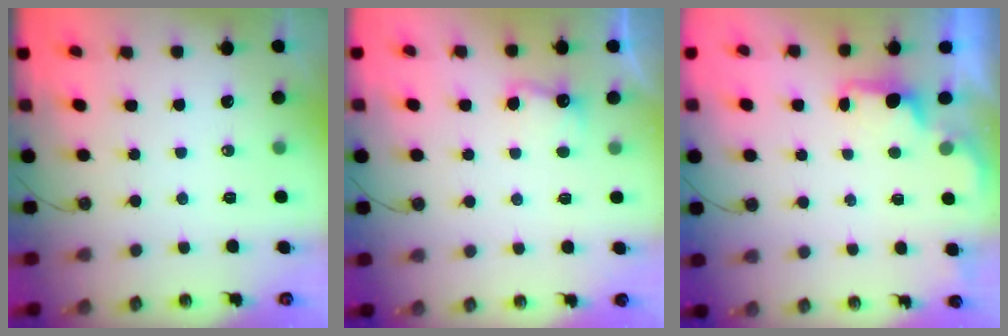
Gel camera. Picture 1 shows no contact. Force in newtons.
{"total": 3.0, "press": 2.8, "slide": 0.9}
{"total": 1.3, "press": 1.0, "slide": 0.8}